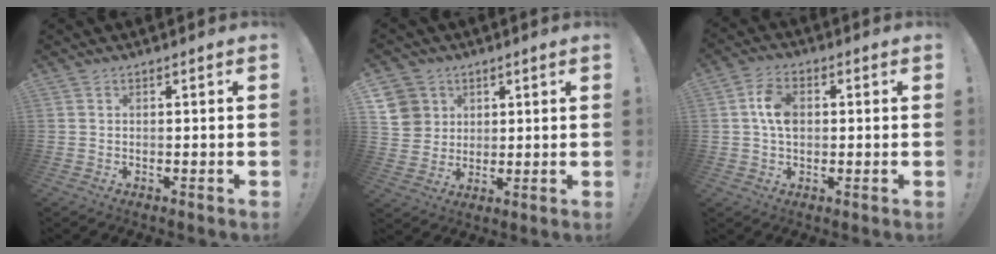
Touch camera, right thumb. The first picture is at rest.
{"total": 8.2, "force": [3.3, 7.4, 1.4], "torque": [-0.015, -0.018, 0.071]}
{"total": 8.1, "force": [0.7, 5.5, 5.9], "torque": [-0.106, 0.008, 0.014]}